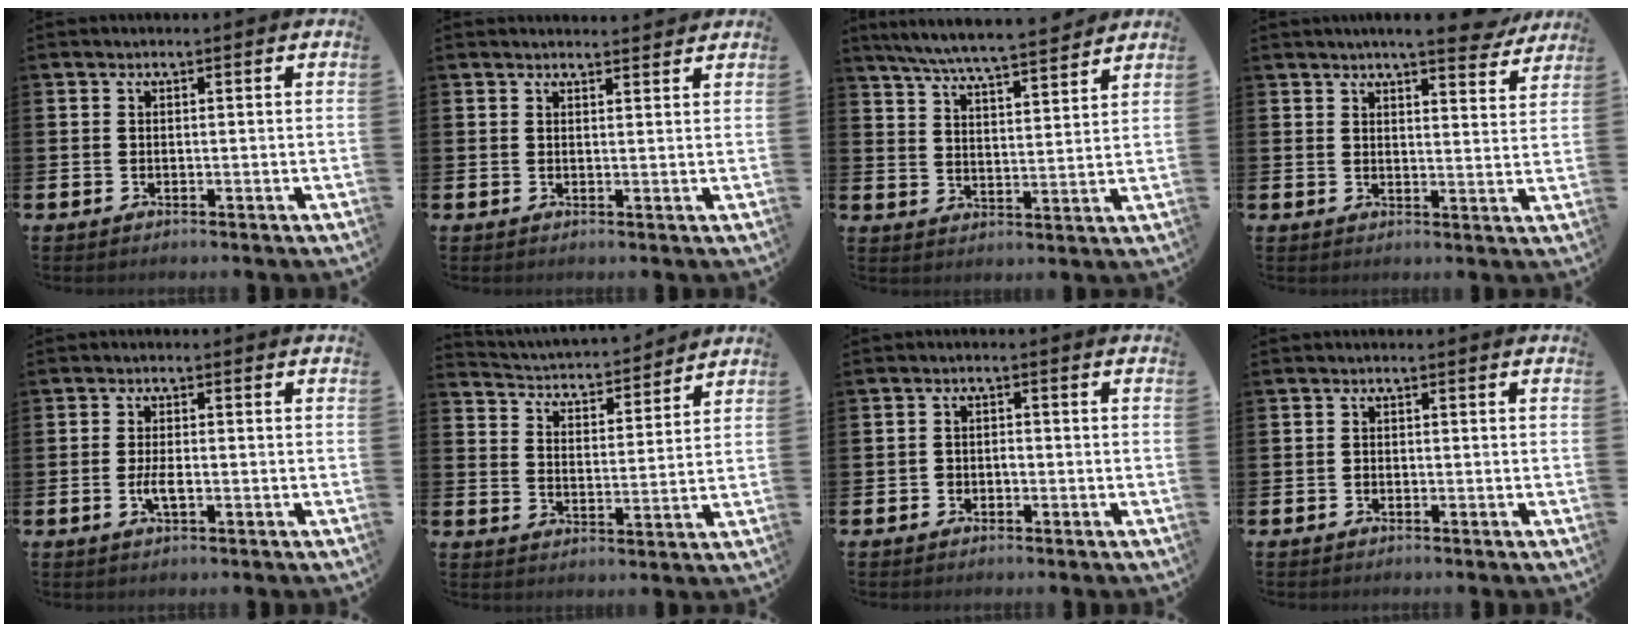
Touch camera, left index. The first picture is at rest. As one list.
[{"total": 1.8, "force": [1.8, 0.2, -0.1], "torque": [0.012, -0.012, 0.030]}, {"total": 6.7, "force": [6.4, 0.0, 2.0], "torque": [-0.060, -0.043, 0.112]}, {"total": 6.3, "force": [5.8, 0.6, 2.4], "torque": [-0.040, -0.025, 0.100]}, {"total": 2.7, "force": [-0.7, 0.9, 2.5], "torque": [-0.037, -0.002, -0.013]}, {"total": 4.0, "force": [3.9, 0.8, 0.0], "torque": [-0.023, -0.039, 0.061]}, {"total": 1.4, "force": [-0.6, 1.1, 0.5], "torque": [-0.005, 0.001, -0.016]}, {"total": 0.6, "force": [-0.4, 0.4, 0.2], "torque": [-0.005, 0.003, -0.010]}]